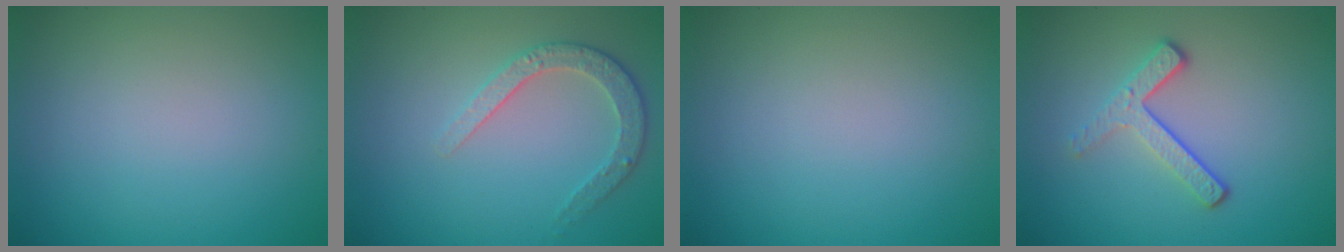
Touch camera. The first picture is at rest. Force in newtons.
{"total": 2.9, "press": 2.8, "slide": 0.7}
{"total": 0.0}
{"total": 3.1, "press": 2.3, "slide": 2.1}